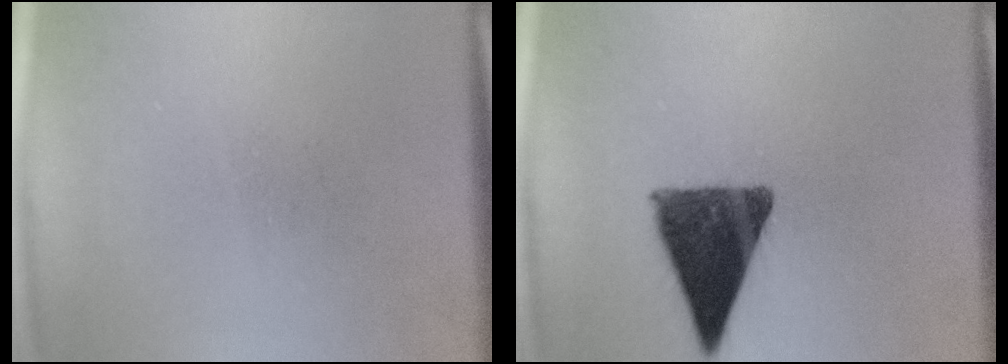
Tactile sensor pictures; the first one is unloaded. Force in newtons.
{"total": 12.6}